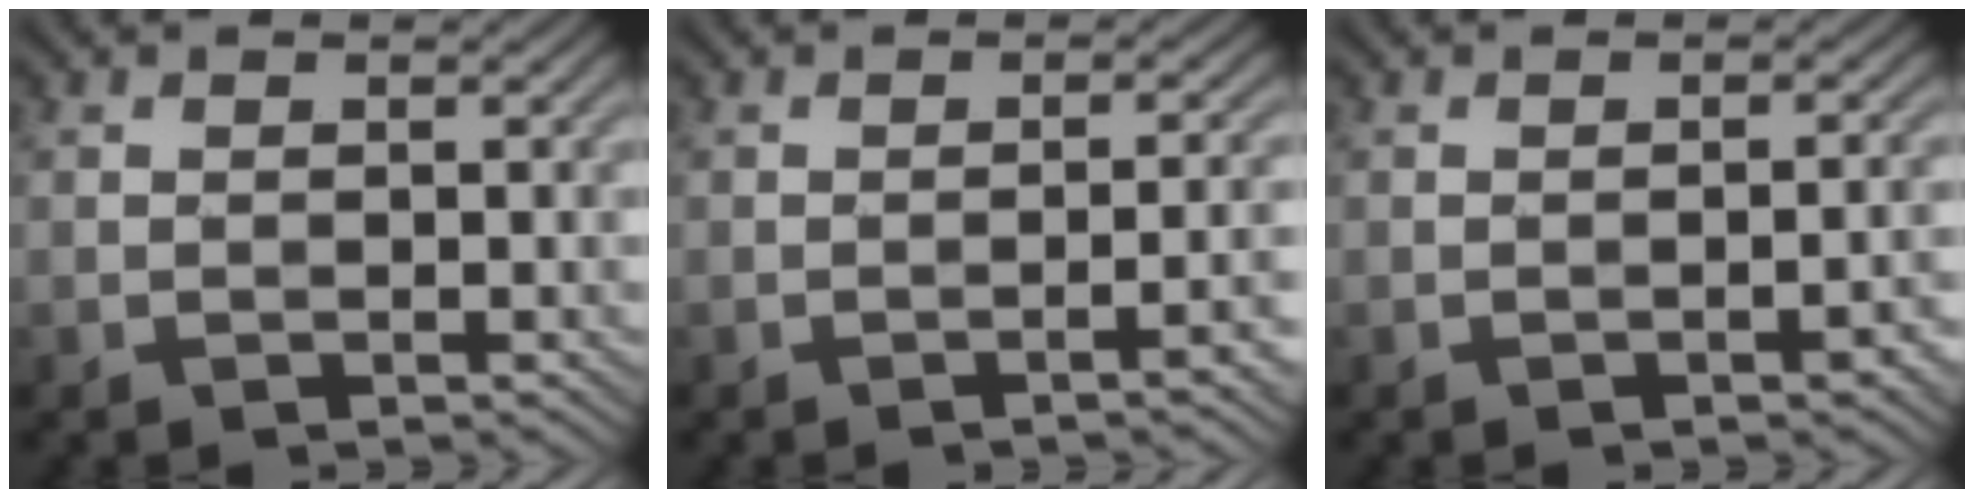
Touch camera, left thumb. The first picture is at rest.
{"total": 3.8, "force": [-1.7, 0.7, 3.4], "torque": [-0.038, 0.016, -0.031]}
{"total": 2.0, "force": [-1.0, 0.3, 1.7], "torque": [-0.022, 0.009, -0.016]}